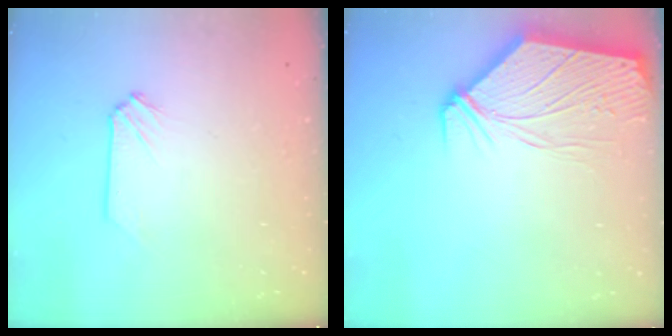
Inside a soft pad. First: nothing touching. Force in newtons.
{"total": 11.3, "press": 11.1, "slide": 1.7}